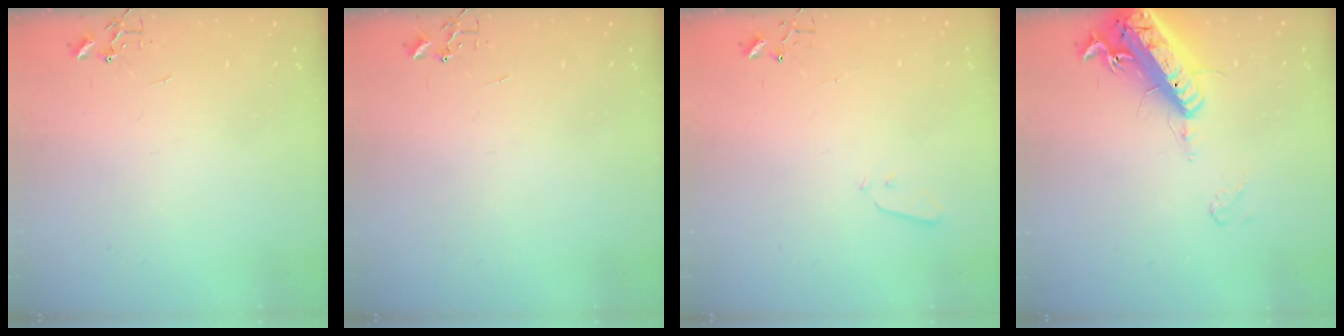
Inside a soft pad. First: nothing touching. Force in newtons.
{"total": 0.0}
{"total": 2.9, "press": 2.8, "slide": 0.8}
{"total": 18.9, "press": 18.5, "slide": 3.7}